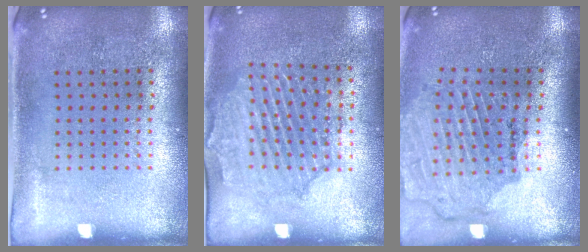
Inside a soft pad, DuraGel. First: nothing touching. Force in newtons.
{"total": 1.8, "press": 1.8, "slide": 0.3}
{"total": 1.6, "press": 1.6, "slide": 0.2}